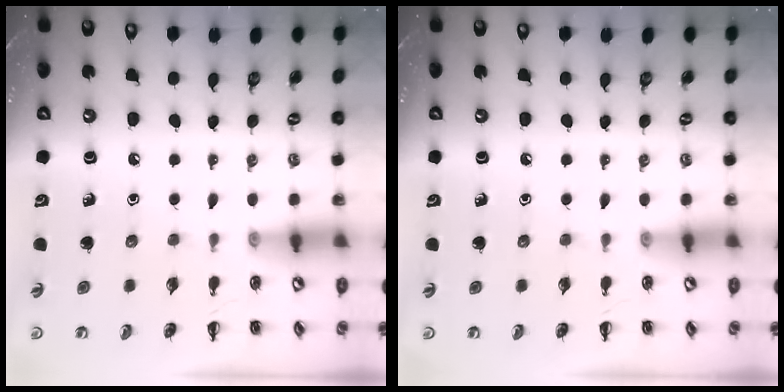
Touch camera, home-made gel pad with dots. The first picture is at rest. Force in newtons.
{"total": 0.0}